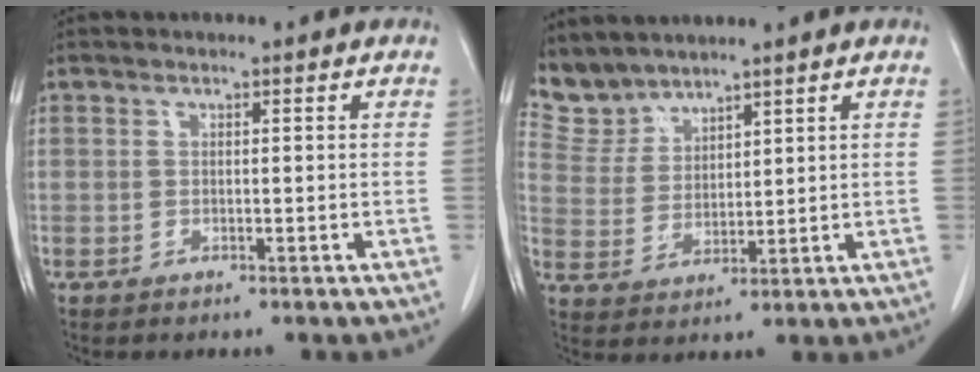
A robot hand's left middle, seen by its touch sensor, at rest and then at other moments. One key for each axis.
{"total": 5.1, "fx": 5.0, "fy": 1.1, "fz": -0.4, "tx": -0.002, "ty": 0.009, "tz": 0.117}